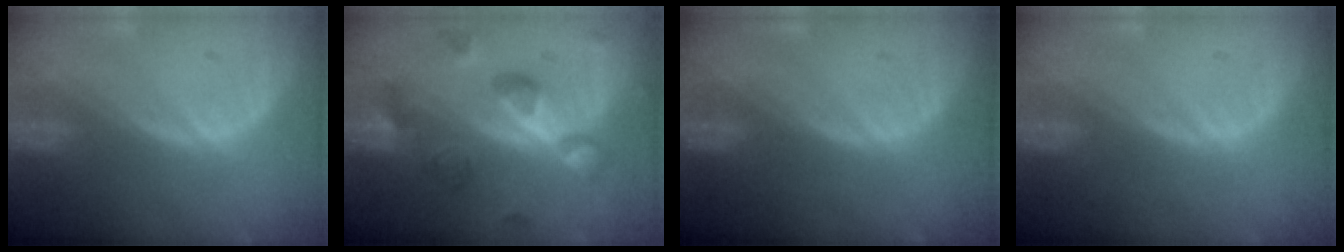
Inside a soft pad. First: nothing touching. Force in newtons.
{"total": 8.9, "press": 8.5, "slide": 2.7}
{"total": 0.0}
{"total": 0.0}